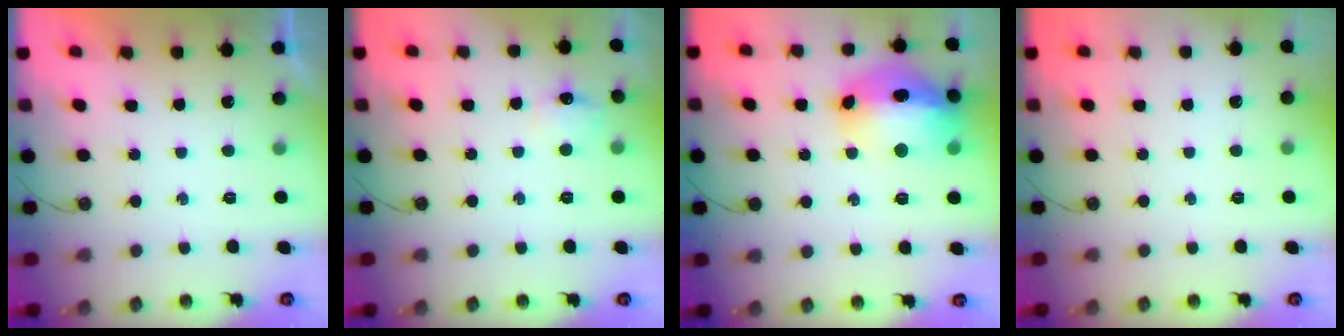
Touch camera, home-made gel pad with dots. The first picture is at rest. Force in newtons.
{"total": 7.0, "press": 7.0, "slide": 0.8}
{"total": 18.5, "press": 18.4, "slide": 1.8}
{"total": 0.0}